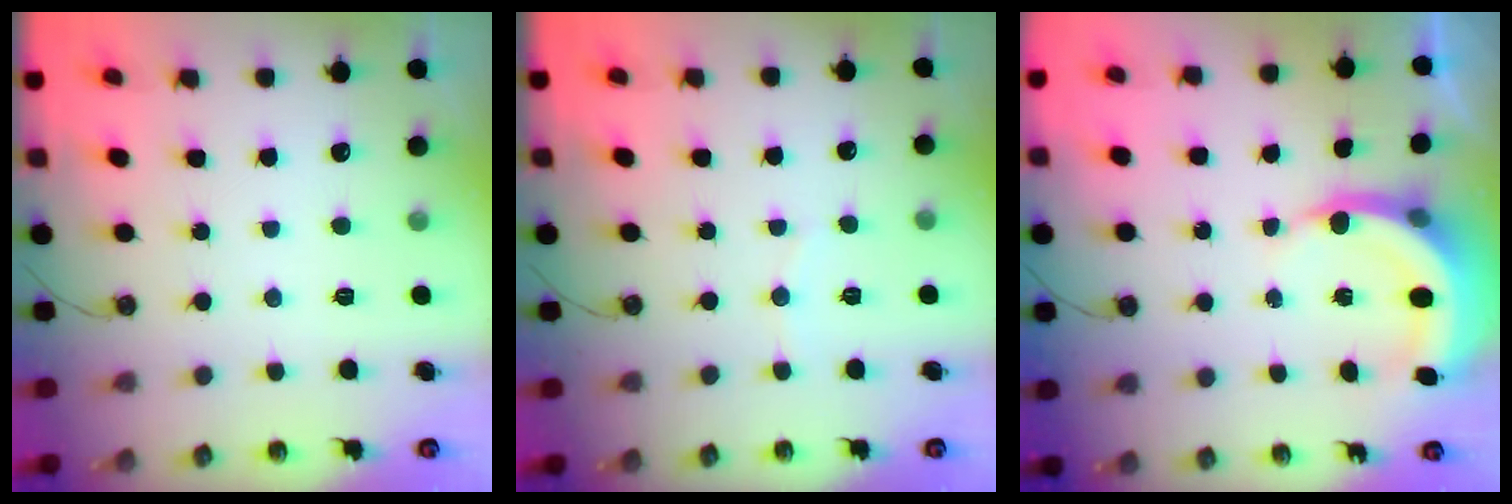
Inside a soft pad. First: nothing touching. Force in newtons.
{"total": 3.2, "press": 3.1, "slide": 0.3}
{"total": 5.9, "press": 5.9, "slide": 0.4}